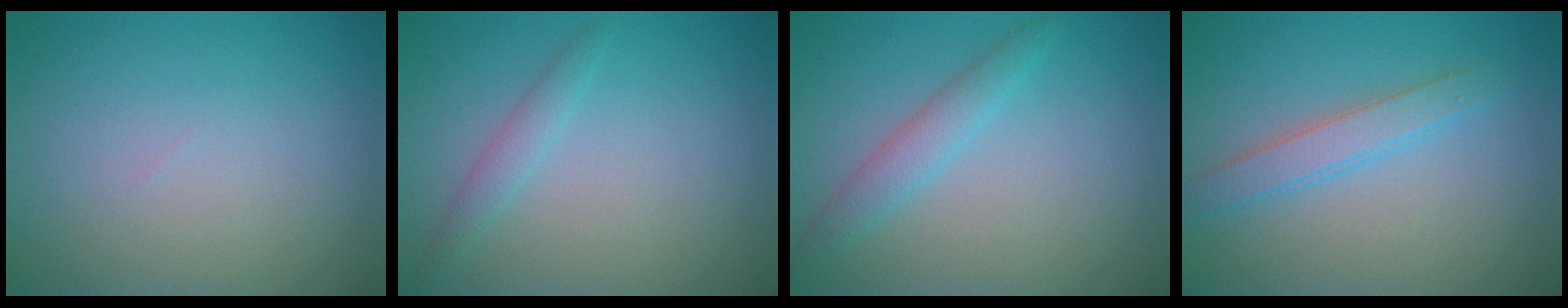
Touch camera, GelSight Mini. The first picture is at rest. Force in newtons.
{"total": 1.4, "press": 1.4, "slide": 0.1}
{"total": 2.2, "press": 2.2, "slide": 0.1}
{"total": 2.5, "press": 2.5, "slide": 0.2}